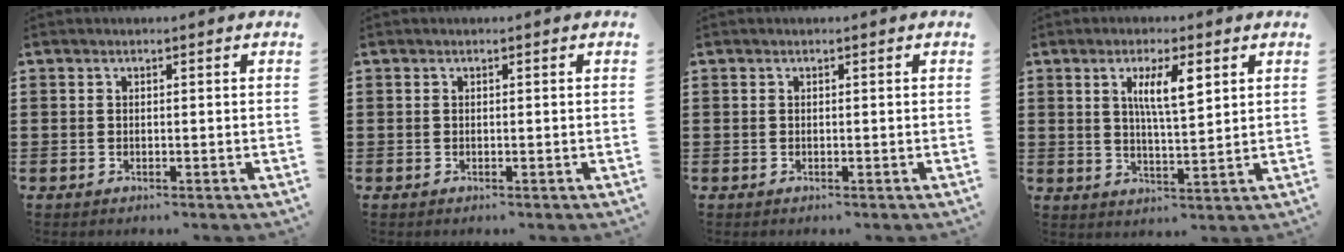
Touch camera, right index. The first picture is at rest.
{"total": 0.0}
{"total": 0.0}
{"total": 6.2, "force": [2.4, 1.5, 5.5], "torque": [-0.107, 0.005, 0.036]}